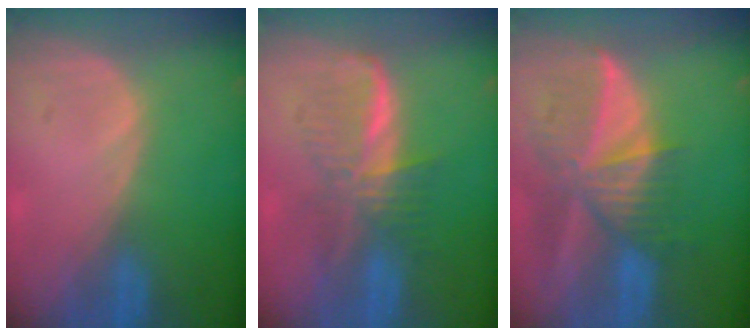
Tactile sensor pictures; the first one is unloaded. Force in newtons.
{"total": 6.2, "press": 6.2, "slide": 0.4}
{"total": 9.7, "press": 8.4, "slide": 4.8}